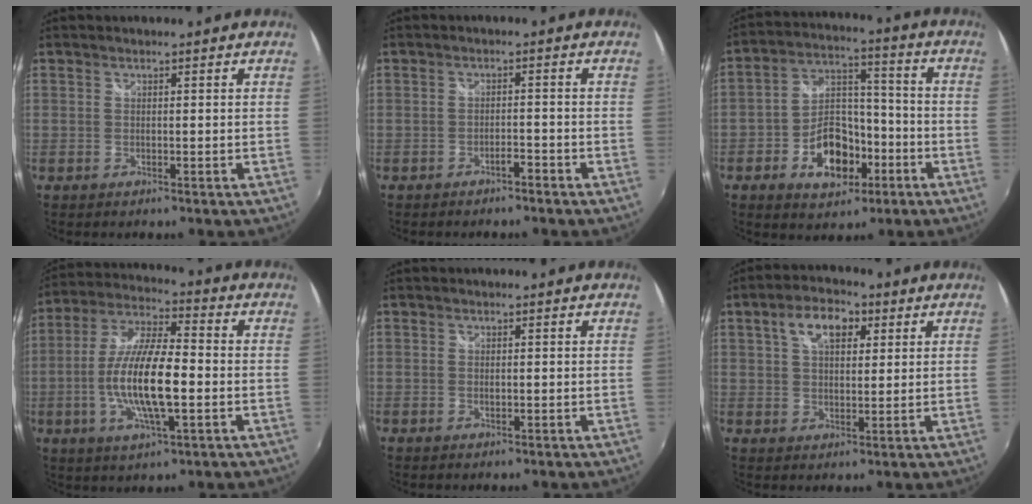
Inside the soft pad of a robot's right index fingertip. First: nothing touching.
{"total": 1.9, "force": [-1.7, 0.4, 0.8], "torque": [-0.016, 0.003, -0.026]}
{"total": 12.5, "force": [-5.5, 7.7, 8.2], "torque": [-0.154, 0.030, -0.079]}
{"total": 15.0, "force": [-2.9, 4.0, 14.1], "torque": [-0.282, -0.004, -0.056]}
{"total": 0.8, "force": [-0.1, 0.4, 0.6], "torque": [-0.014, -0.002, -0.002]}
{"total": 7.9, "force": [3.3, 4.5, 5.6], "torque": [-0.100, 0.023, 0.054]}